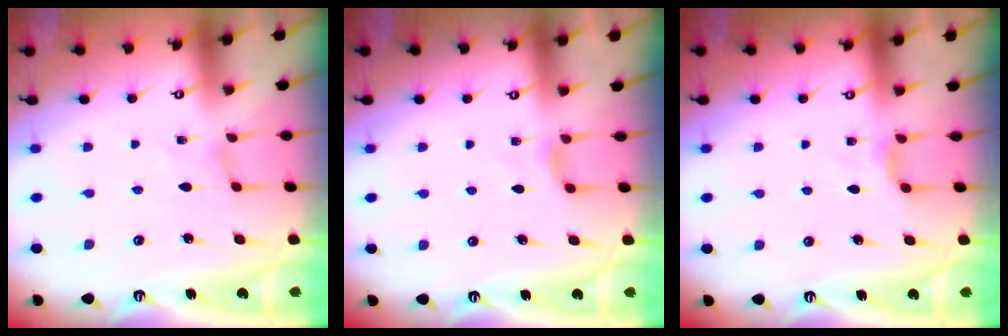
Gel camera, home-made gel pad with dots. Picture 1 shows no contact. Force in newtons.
{"total": 3.6, "press": 3.6, "slide": 0.4}
{"total": 4.2, "press": 4.1, "slide": 0.7}